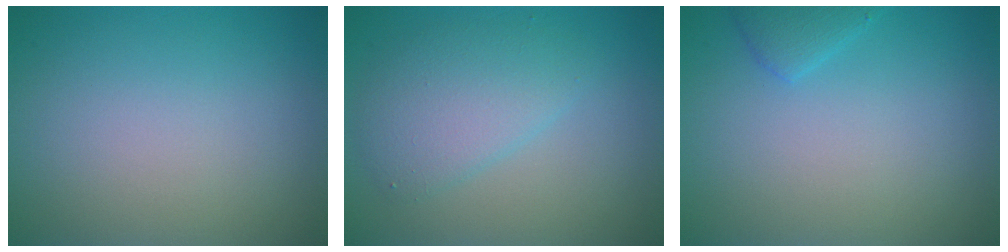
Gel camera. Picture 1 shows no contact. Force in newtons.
{"total": 3.7, "press": 3.7, "slide": 0.1}
{"total": 1.5, "press": 1.5, "slide": 0.1}